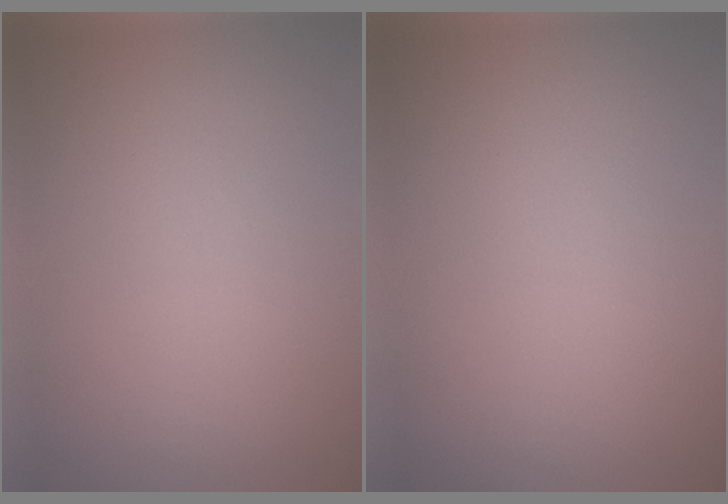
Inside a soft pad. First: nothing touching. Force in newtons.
{"total": 0.0}